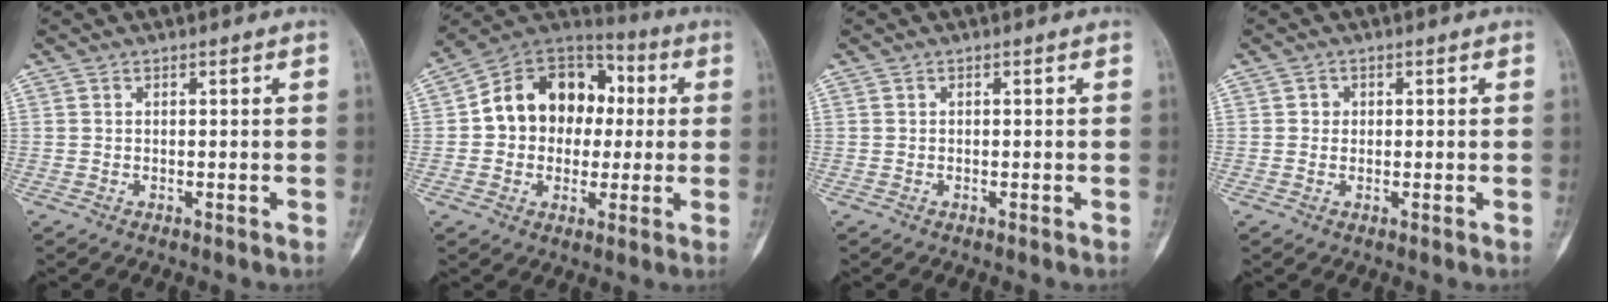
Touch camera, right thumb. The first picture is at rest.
{"total": 16.4, "force": [1.1, 13.1, 9.9], "torque": [-0.108, 0.035, 0.010]}
{"total": 0.0}
{"total": 1.2, "force": [0.1, 1.2, 0.3], "torque": [0.001, 0.003, 0.001]}